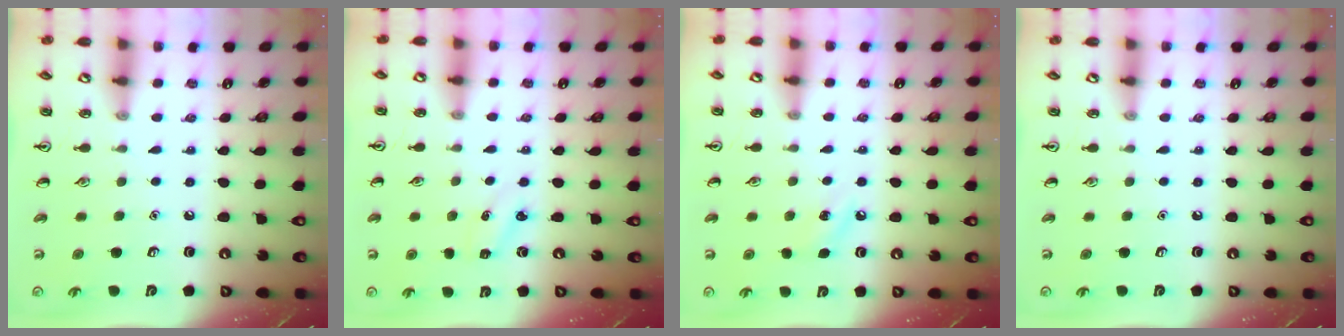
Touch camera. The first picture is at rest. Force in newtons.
{"total": 2.5, "press": 2.4, "slide": 0.8}
{"total": 5.3, "press": 5.0, "slide": 1.8}
{"total": 0.0}